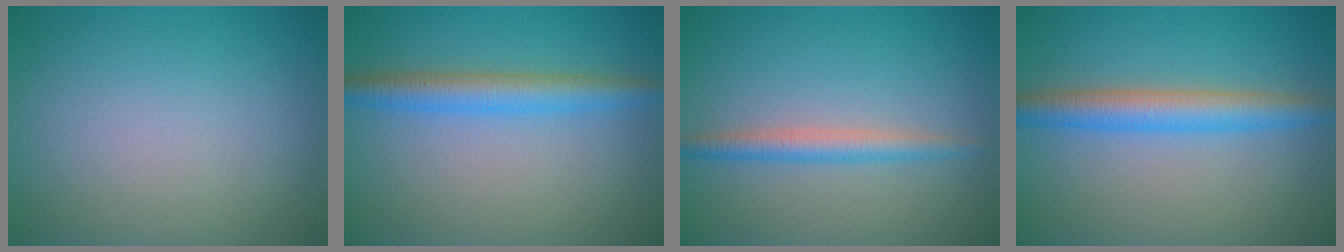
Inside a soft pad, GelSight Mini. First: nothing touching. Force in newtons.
{"total": 3.7, "press": 3.7, "slide": 0.1}
{"total": 2.3, "press": 2.3, "slide": 0.1}
{"total": 4.1, "press": 4.1, "slide": 0.1}